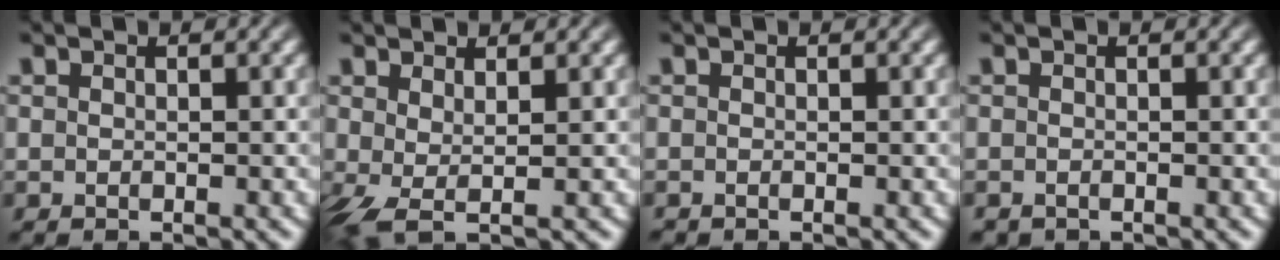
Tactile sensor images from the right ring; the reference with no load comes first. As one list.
[{"total": 2.0, "force": [-0.4, 0.6, 1.9], "torque": [-0.053, -0.024, 0.010]}, {"total": 0.0}, {"total": 0.7, "force": [-0.7, 0.3, -0.1], "torque": [-0.005, -0.010, -0.008]}]